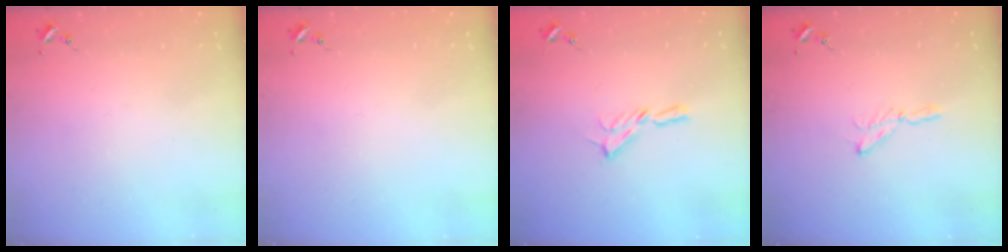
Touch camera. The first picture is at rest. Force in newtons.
{"total": 0.0}
{"total": 5.9, "press": 5.9, "slide": 0.5}
{"total": 5.3, "press": 5.2, "slide": 0.6}